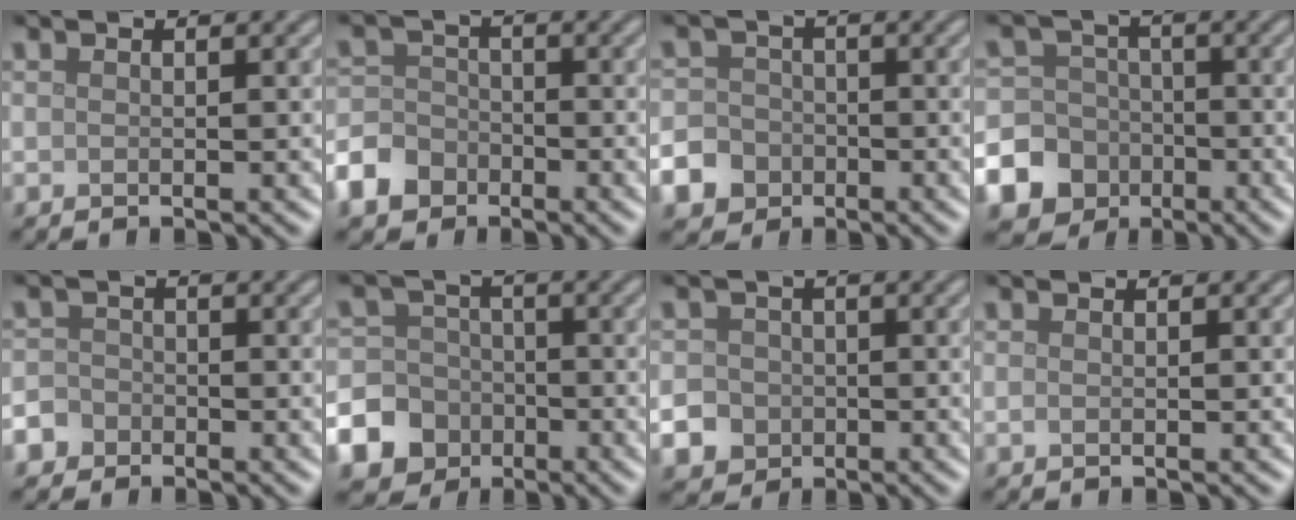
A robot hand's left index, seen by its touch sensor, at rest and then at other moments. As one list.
[{"total": 5.4, "force": [-3.3, 3.9, 1.7], "torque": [-0.035, -0.006, -0.075]}, {"total": 6.5, "force": [-3.5, 5.4, 1.5], "torque": [-0.029, -0.021, -0.079]}, {"total": 12.1, "force": [-5.0, 10.8, 2.2], "torque": [-0.072, -0.032, -0.101]}, {"total": 3.3, "force": [-2.0, 2.6, 0.5], "torque": [0.008, -0.005, -0.044]}, {"total": 10.4, "force": [-4.6, 9.1, 2.0], "torque": [-0.051, -0.025, -0.104]}, {"total": 8.7, "force": [-3.8, 7.5, 2.1], "torque": [-0.054, -0.028, -0.087]}, {"total": 0.0}]